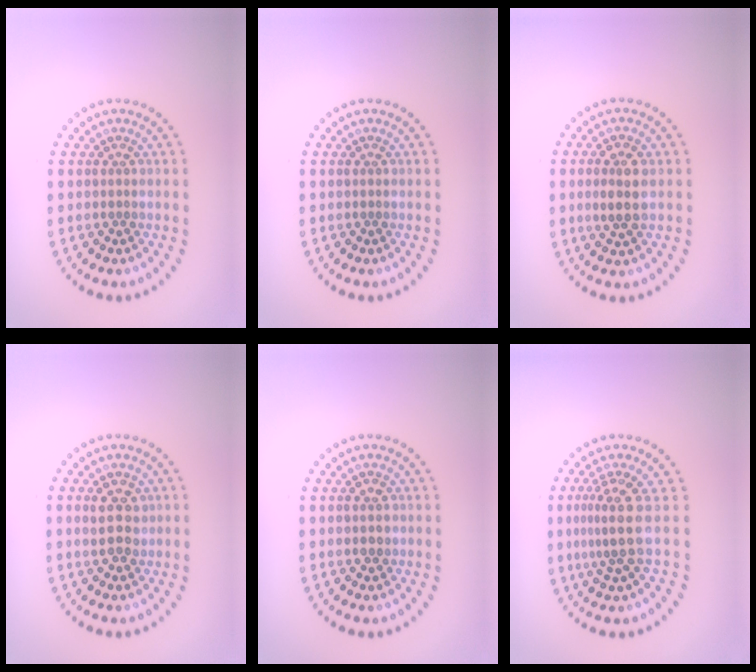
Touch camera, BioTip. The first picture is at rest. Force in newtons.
{"total": 0.0}
{"total": 2.9, "press": 2.8, "slide": 0.5}
{"total": 2.9, "press": 2.8, "slide": 0.3}
{"total": 1.3, "press": 1.3, "slide": 0.3}
{"total": 3.4, "press": 2.4, "slide": 2.4}